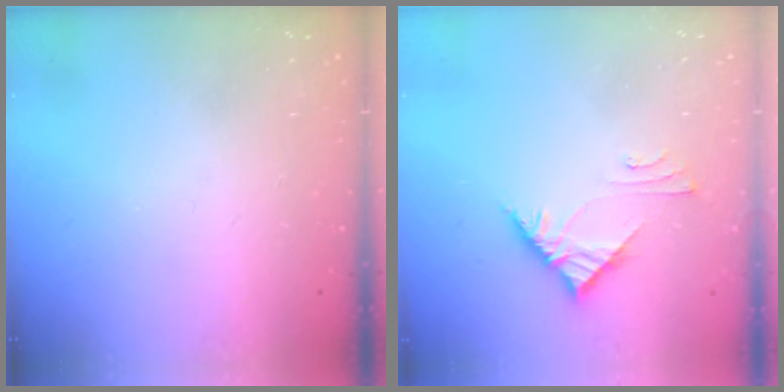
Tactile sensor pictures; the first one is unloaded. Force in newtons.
{"total": 6.2, "press": 6.2, "slide": 0.1}